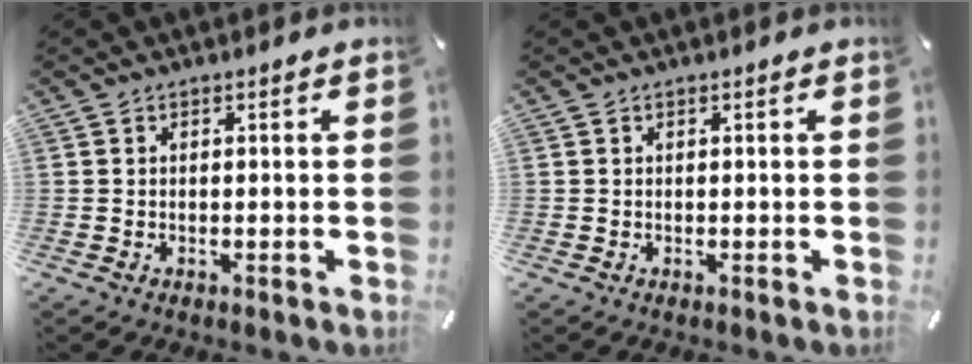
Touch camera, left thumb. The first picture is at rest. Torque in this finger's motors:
{"motor_torque": [0.00, 0.00, 0.00, 0.00, 0.00]}